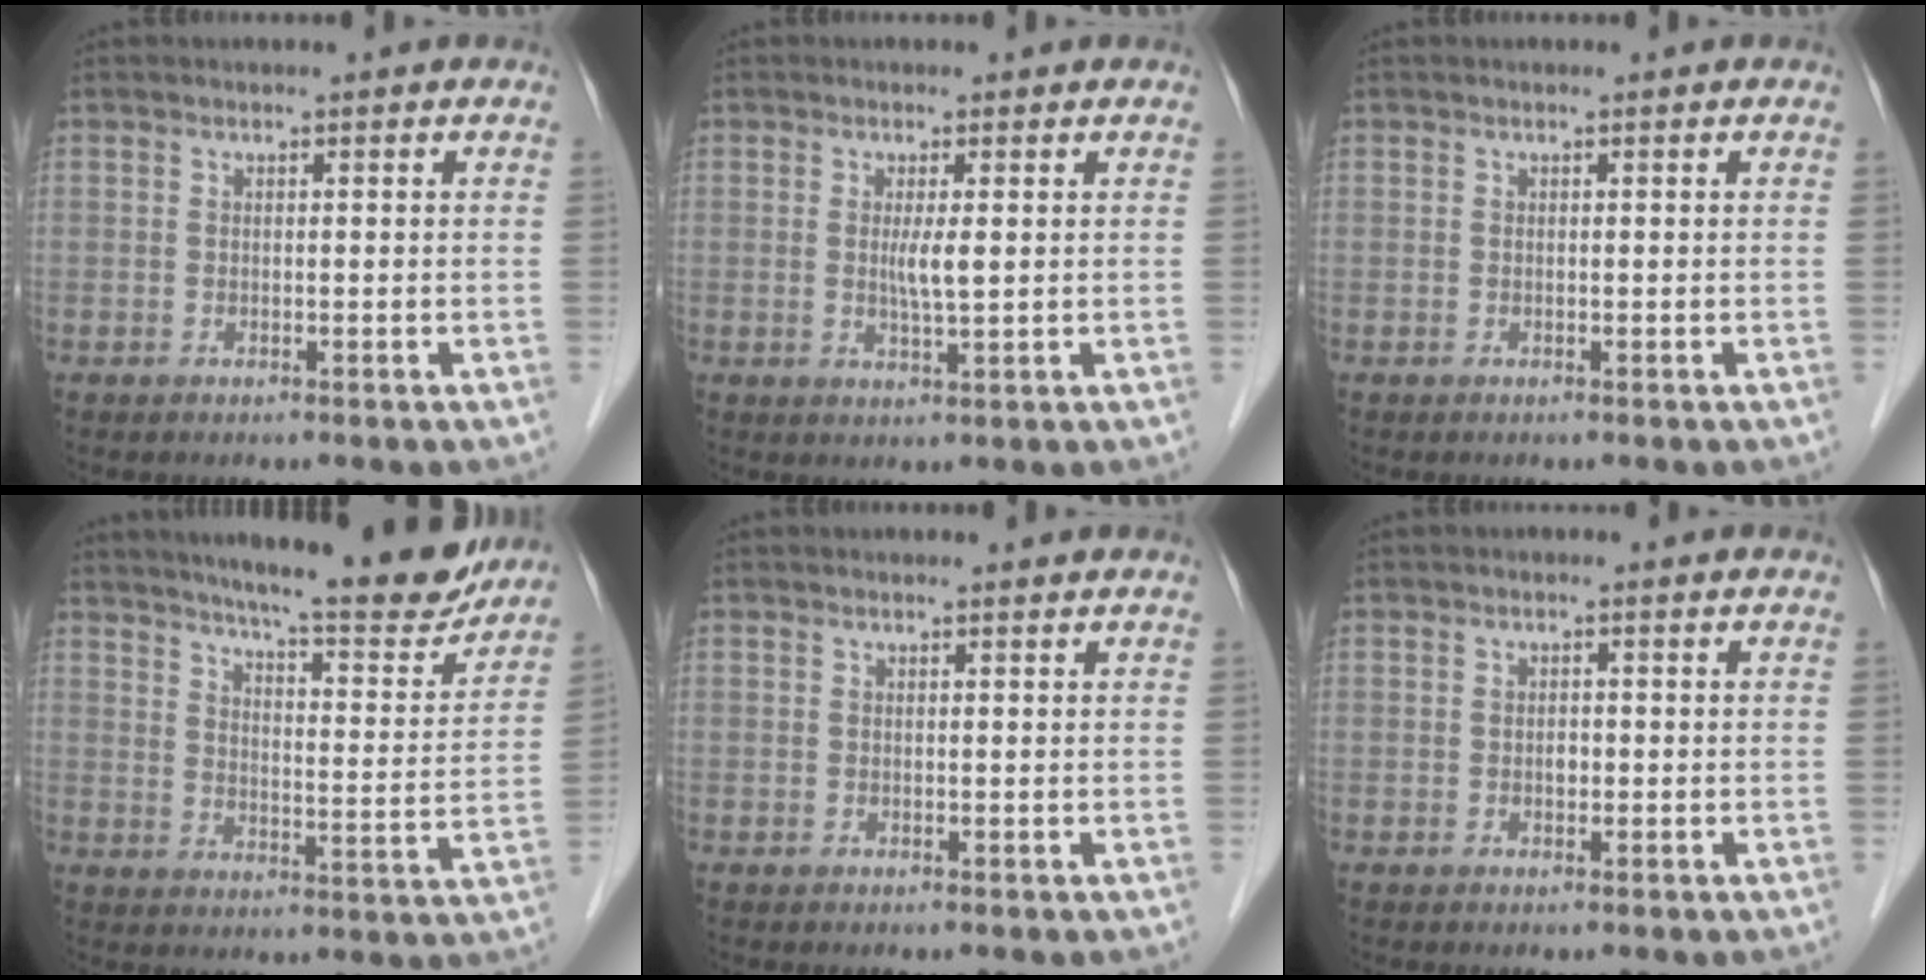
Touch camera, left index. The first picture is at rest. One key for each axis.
{"total": 2.8, "fx": 0.4, "fy": 0.1, "fz": 2.7, "tx": -0.056, "ty": -0.005, "tz": 0.008}
{"total": 0.0}
{"total": 18.6, "fx": 16.5, "fy": 2.0, "fz": 8.3, "tx": -0.119, "ty": -0.031, "tz": 0.214}
{"total": 0.5, "fx": 0.5, "fy": -0.1, "fz": 0.1, "tx": -0.009, "ty": -0.001, "tz": 0.008}
{"total": 0.9, "fx": -0.2, "fy": 0.6, "fz": 0.7, "tx": -0.012, "ty": 0.002, "tz": -0.004}